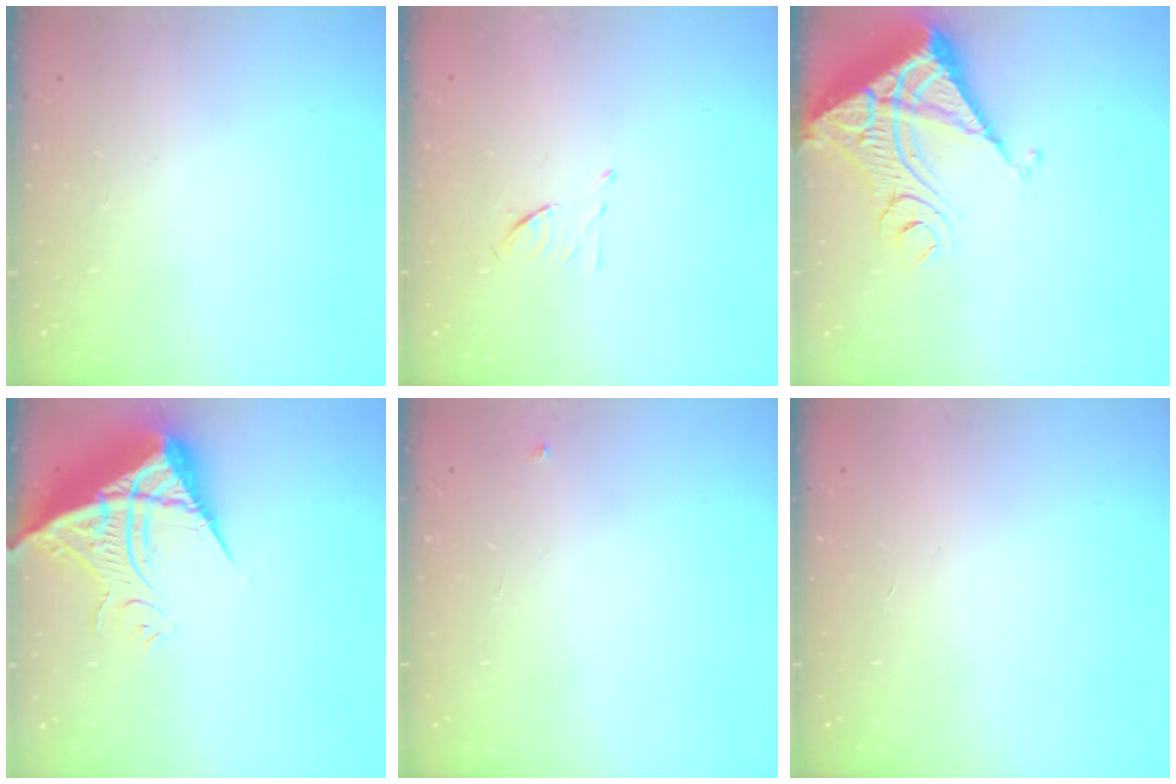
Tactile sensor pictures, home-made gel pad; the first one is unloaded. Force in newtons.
{"total": 6.3, "press": 6.2, "slide": 1.0}
{"total": 13.8, "press": 13.7, "slide": 1.9}
{"total": 13.9, "press": 13.9, "slide": 1.3}
{"total": 2.7, "press": 2.7, "slide": 0.4}
{"total": 1.6, "press": 1.6, "slide": 0.1}